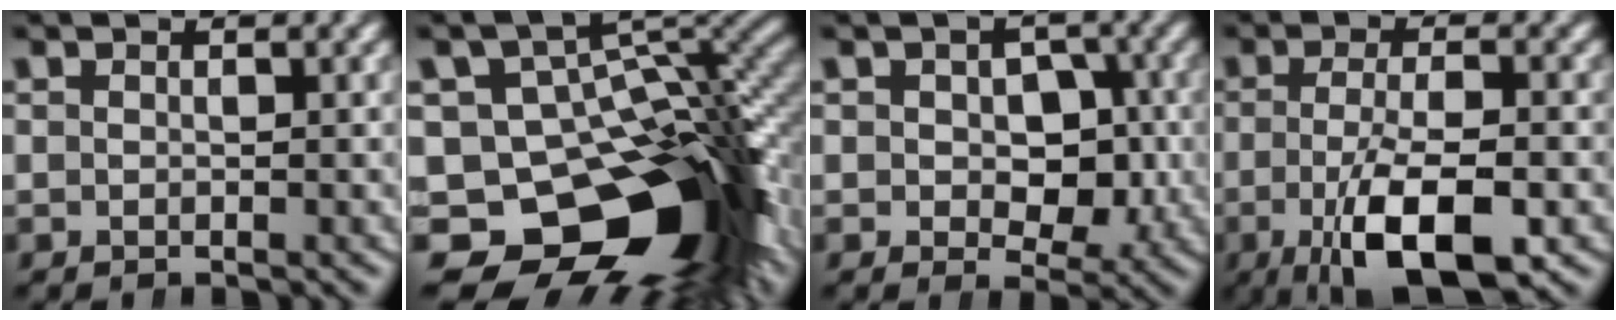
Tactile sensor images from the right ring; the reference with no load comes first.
{"total": 25.7, "force": [-8.6, 17.5, 16.7], "torque": [-0.306, -0.090, -0.102]}
{"total": 5.1, "force": [-0.1, 4.0, 3.2], "torque": [-0.032, -0.009, 0.001]}
{"total": 8.6, "force": [-3.2, 2.7, 7.5], "torque": [-0.128, -0.017, -0.035]}